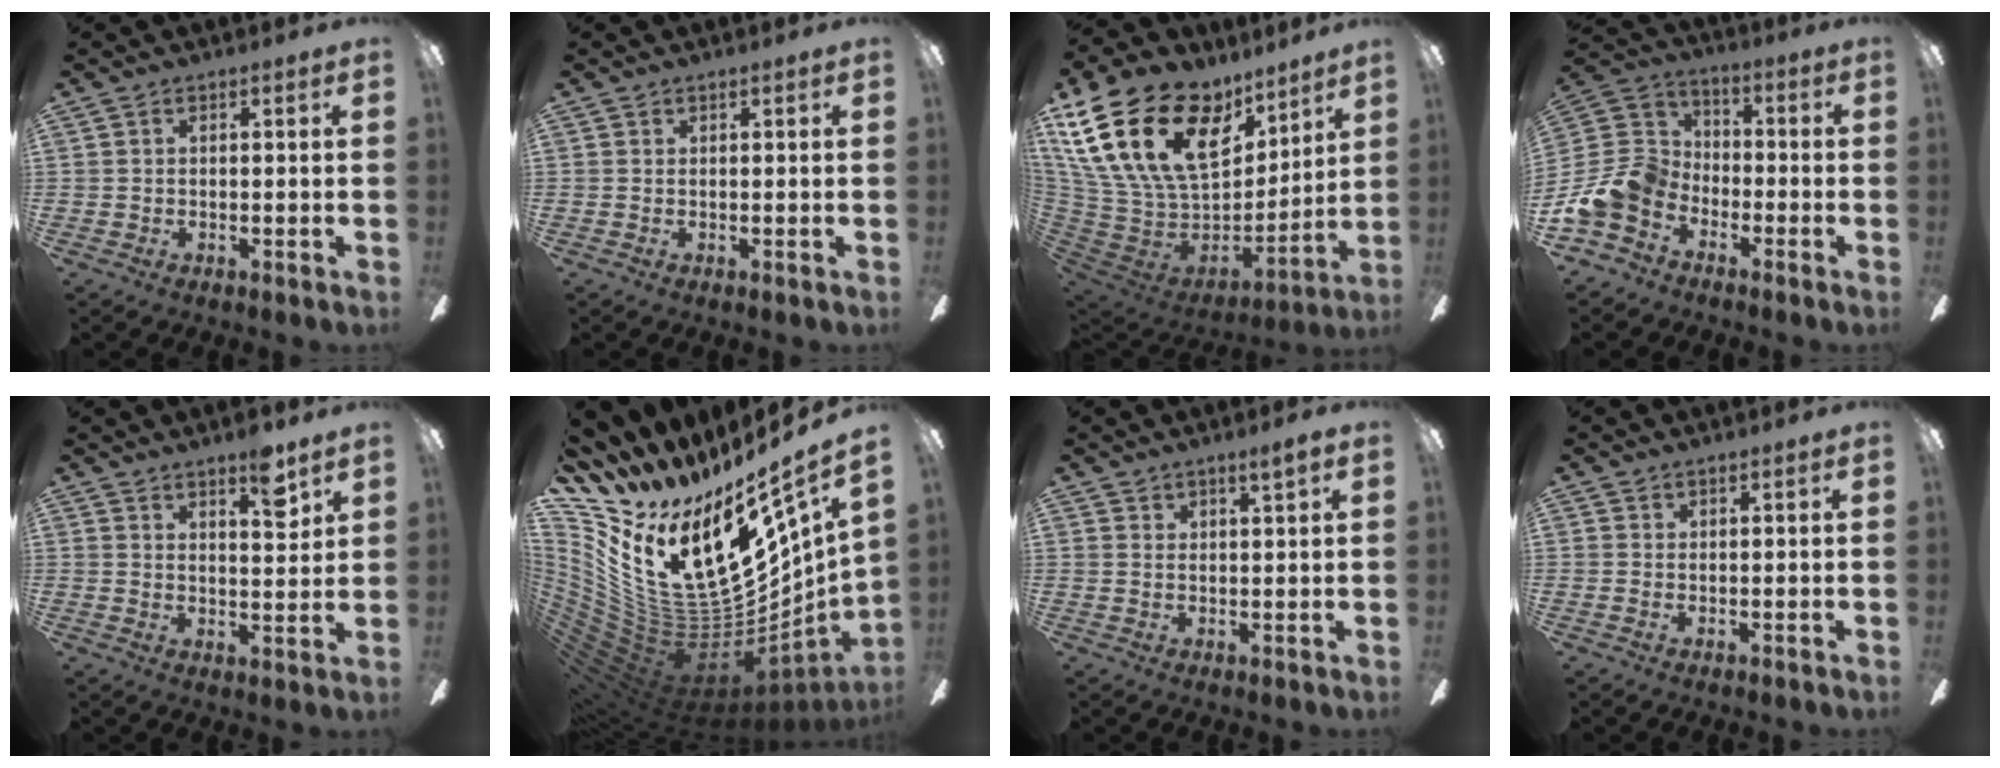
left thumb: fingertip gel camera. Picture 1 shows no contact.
{"total": 0.0}
{"total": 27.7, "force": [13.5, 16.8, 17.4], "torque": [-0.358, -0.063, 0.267]}
{"total": 12.8, "force": [-6.4, 9.3, 6.1], "torque": [-0.143, 0.038, -0.119]}
{"total": 7.2, "force": [5.3, 1.7, 4.5], "torque": [-0.045, -0.033, 0.082]}
{"total": 27.1, "force": [7.6, 13.4, 22.3], "torque": [-0.411, -0.130, 0.204]}
{"total": 2.5, "force": [2.1, -0.1, 1.3], "torque": [-0.030, -0.005, 0.036]}
{"total": 0.7, "force": [0.5, 0.0, 0.4], "torque": [-0.009, -0.002, 0.009]}